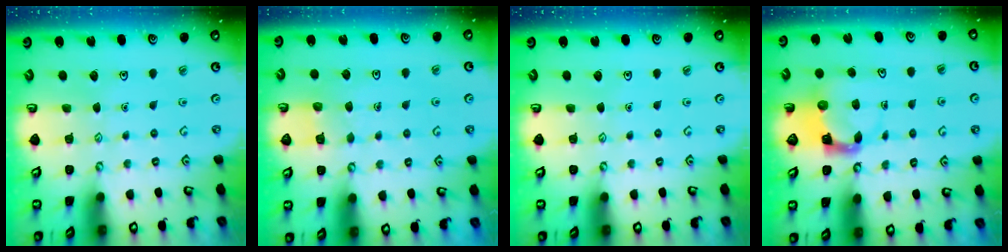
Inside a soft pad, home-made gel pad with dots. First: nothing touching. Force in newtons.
{"total": 4.1, "press": 4.1, "slide": 0.3}
{"total": 0.0}
{"total": 3.7, "press": 3.7, "slide": 0.6}